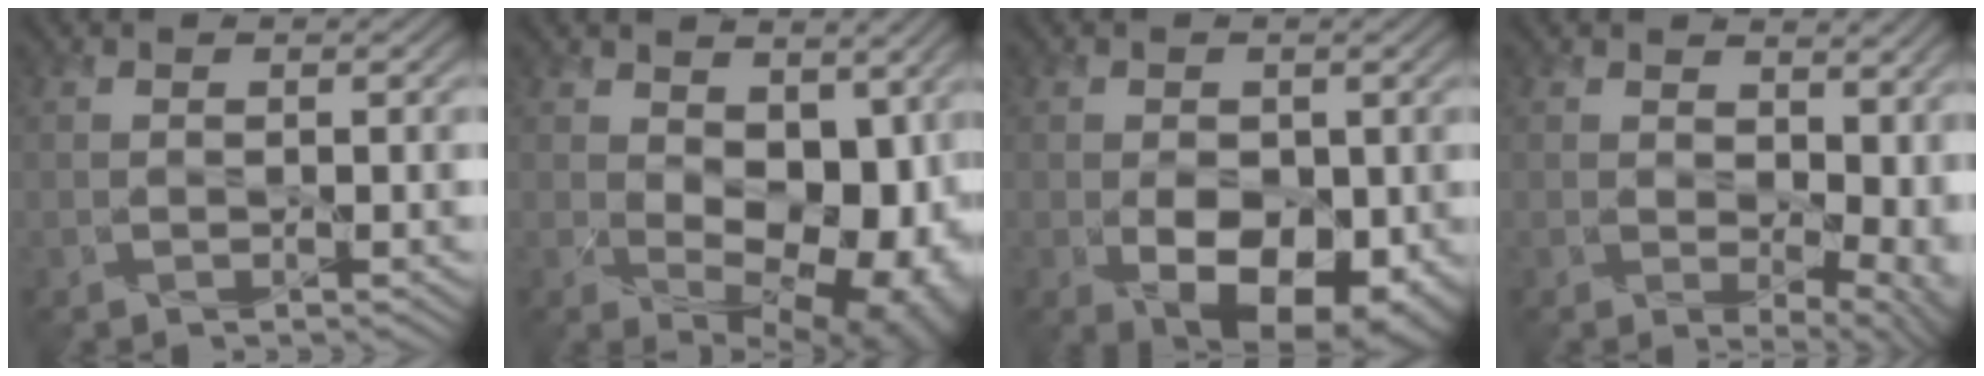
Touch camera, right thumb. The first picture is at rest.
{"total": 14.0, "force": [0.4, 9.2, 10.6], "torque": [-0.142, -0.036, 0.046]}
{"total": 8.0, "force": [-2.2, 5.0, 5.9], "torque": [-0.109, -0.043, -0.014]}
{"total": 8.4, "force": [2.0, 5.4, 6.2], "torque": [-0.085, -0.027, 0.062]}